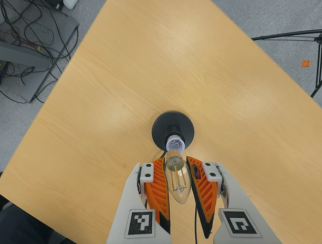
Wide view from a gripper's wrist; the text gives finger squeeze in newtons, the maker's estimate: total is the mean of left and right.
{"total": 20.8, "left": 22.3, "right": 19.3}